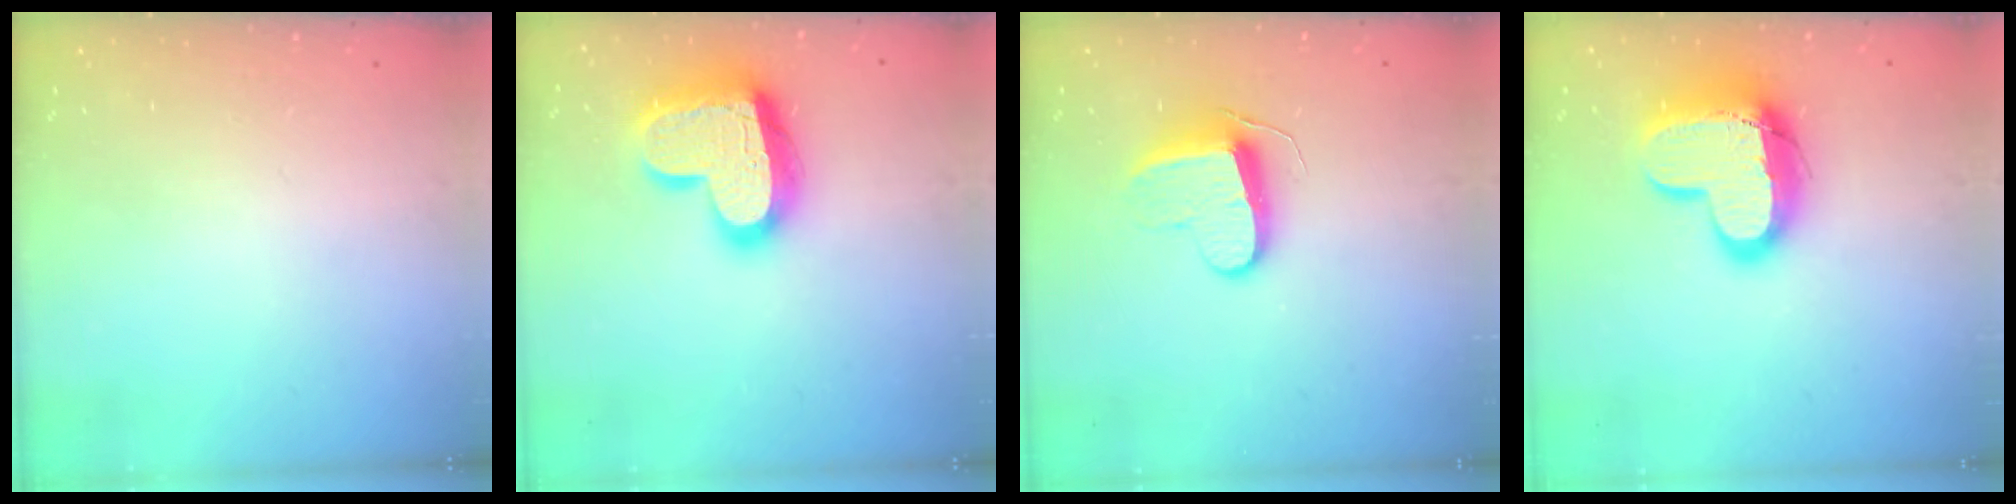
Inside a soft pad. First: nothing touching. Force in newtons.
{"total": 20.2, "press": 20.1, "slide": 1.7}
{"total": 9.7, "press": 9.7, "slide": 0.2}
{"total": 17.4, "press": 17.3, "slide": 1.3}